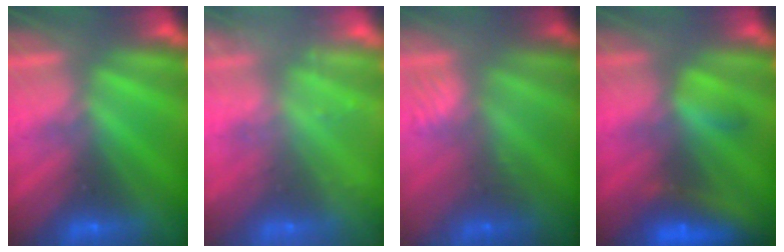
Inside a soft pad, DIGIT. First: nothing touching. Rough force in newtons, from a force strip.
{"total": 2.4}
{"total": 2.4}
{"total": 9.2}